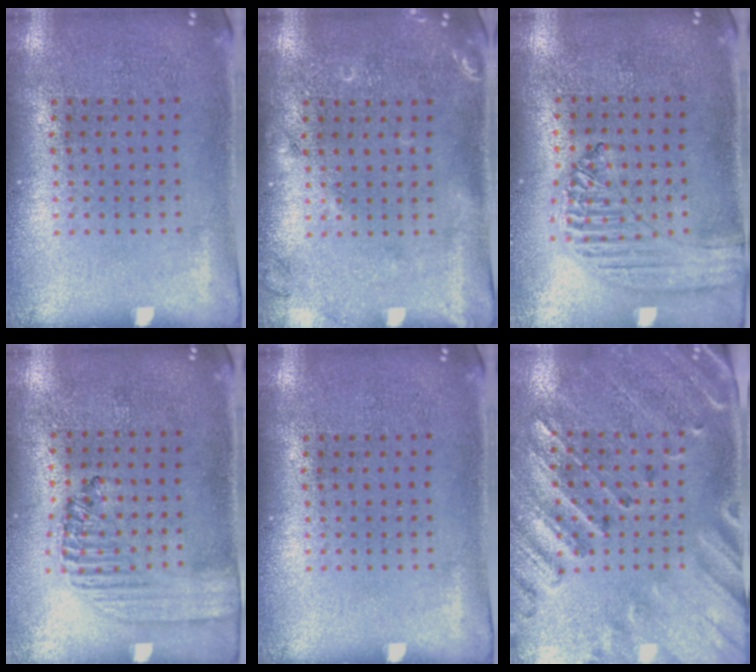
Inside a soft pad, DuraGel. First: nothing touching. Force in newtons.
{"total": 1.5, "press": 1.5, "slide": 0.3}
{"total": 1.3, "press": 1.3, "slide": 0.2}
{"total": 1.4, "press": 1.2, "slide": 0.6}
{"total": 0.0}
{"total": 2.6, "press": 2.4, "slide": 1.1}